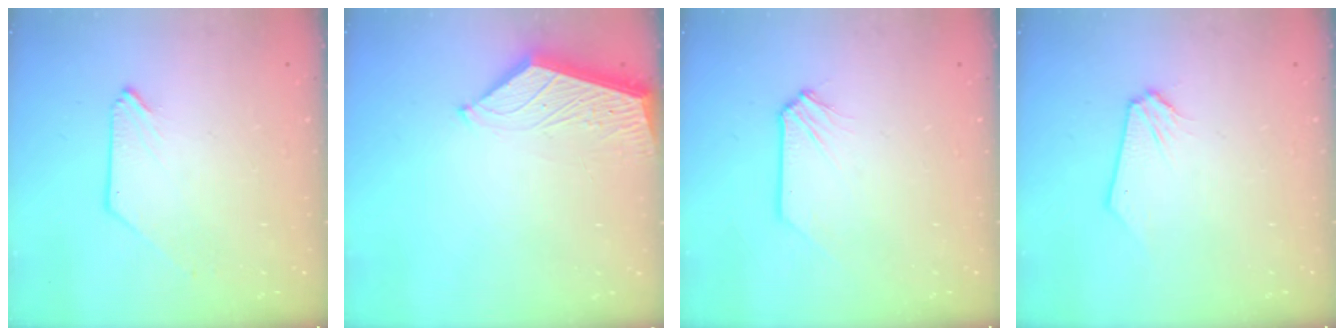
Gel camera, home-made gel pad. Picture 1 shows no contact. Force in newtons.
{"total": 3.7, "press": 3.7, "slide": 0.5}
{"total": 0.0}
{"total": 0.0}